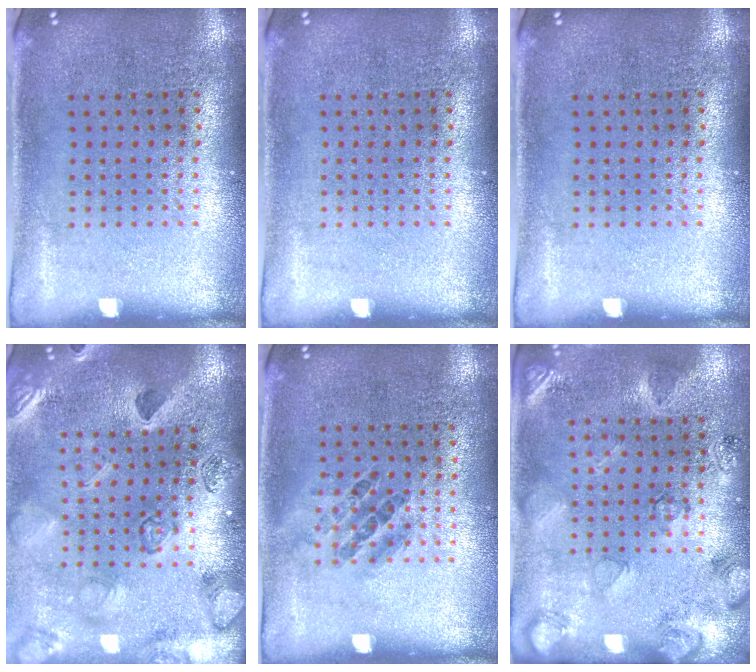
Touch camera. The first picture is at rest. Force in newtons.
{"total": 0.0}
{"total": 0.0}
{"total": 2.1, "press": 2.1, "slide": 0.3}
{"total": 0.9, "press": 0.7, "slide": 0.6}
{"total": 2.6, "press": 1.7, "slide": 1.9}